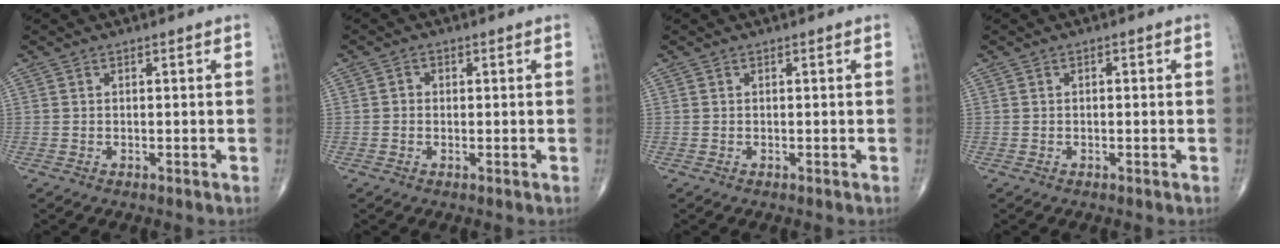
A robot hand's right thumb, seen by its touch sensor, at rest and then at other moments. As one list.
[{"total": 1.2, "force": [0.0, 1.1, 0.5], "torque": [-0.002, 0.004, -0.003]}, {"total": 0.0}, {"total": 0.8, "force": [0.1, 0.4, 0.7], "torque": [-0.011, 0.001, 0.001]}]